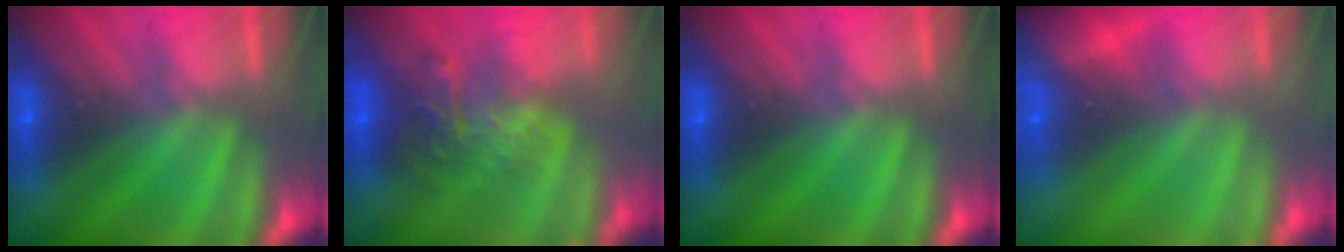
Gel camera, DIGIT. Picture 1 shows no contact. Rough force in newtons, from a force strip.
{"total": 7.8}
{"total": 0.0}
{"total": 10.2}